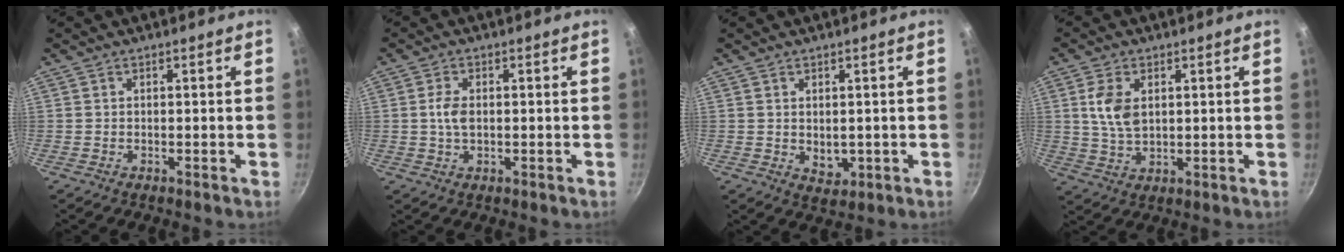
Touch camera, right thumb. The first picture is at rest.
{"total": 3.4, "force": [0.1, 2.0, 2.8], "torque": [-0.052, 0.004, 0.000]}
{"total": 3.4, "force": [0.1, 2.5, 2.3], "torque": [-0.027, -0.009, 0.009]}
{"total": 6.9, "force": [1.7, 4.2, 5.2], "torque": [-0.098, -0.008, 0.035]}